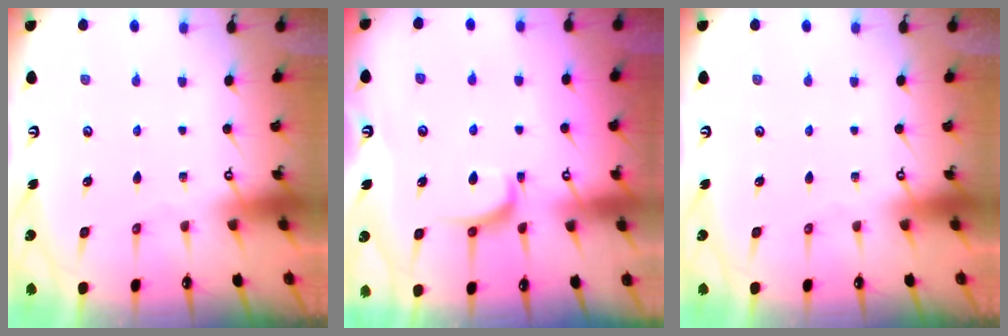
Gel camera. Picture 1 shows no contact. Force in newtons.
{"total": 3.4, "press": 3.2, "slide": 0.9}
{"total": 0.0}